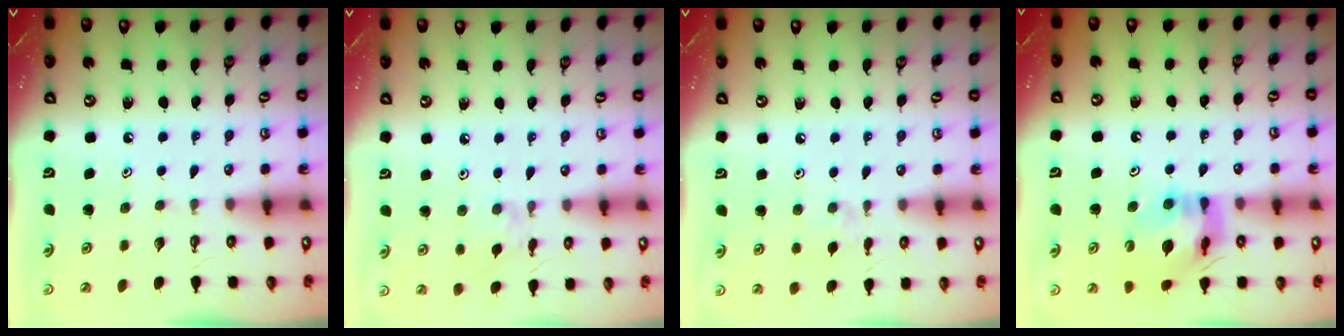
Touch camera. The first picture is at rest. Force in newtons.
{"total": 3.0, "press": 3.0, "slide": 0.3}
{"total": 3.2, "press": 3.1, "slide": 0.5}
{"total": 12.3, "press": 12.2, "slide": 1.5}